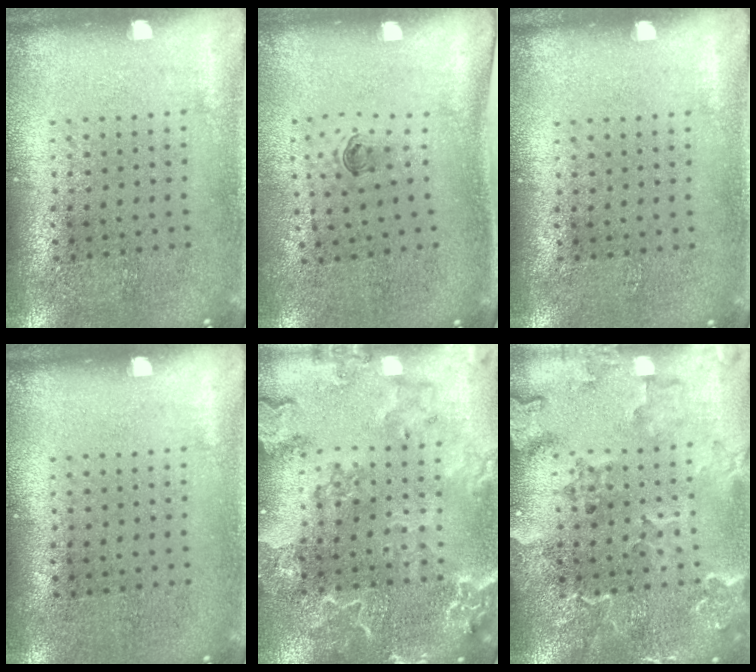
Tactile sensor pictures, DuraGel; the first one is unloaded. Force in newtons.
{"total": 0.6, "press": 0.3, "slide": 0.5}
{"total": 0.0}
{"total": 0.0}
{"total": 2.6, "press": 2.4, "slide": 0.8}
{"total": 2.4, "press": 2.2, "slide": 0.9}